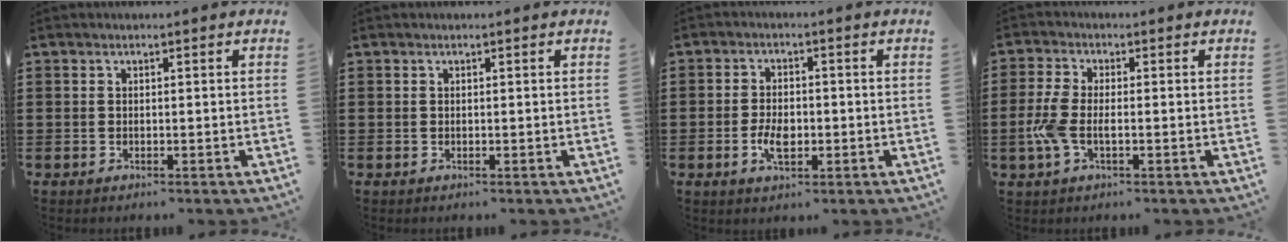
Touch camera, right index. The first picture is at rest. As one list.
[{"total": 0.0}, {"total": 4.5, "force": [-1.0, 2.3, 3.7], "torque": [-0.080, 0.000, -0.020]}, {"total": 4.5, "force": [-1.1, 1.8, 4.0], "torque": [-0.103, -0.010, -0.028]}]